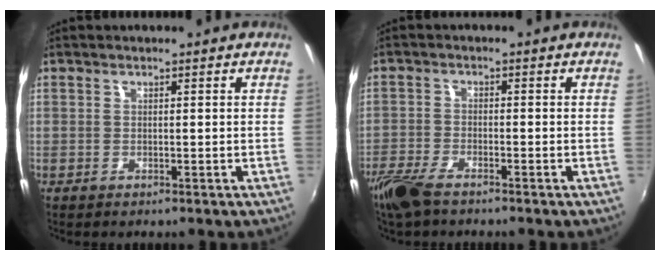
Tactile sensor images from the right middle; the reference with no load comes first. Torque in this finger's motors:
{"motor_torque": [0.16, -0.14, 0.05, 0.03]}